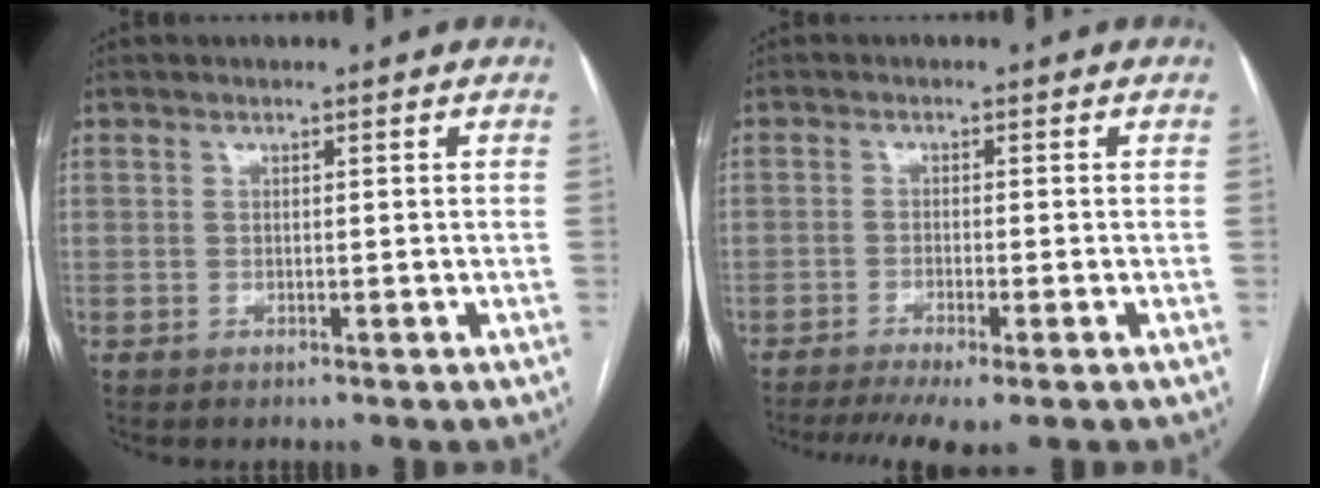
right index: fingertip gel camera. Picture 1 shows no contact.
{"total": 7.9, "force": [-5.9, 0.7, 5.2], "torque": [-0.079, -0.014, -0.092]}